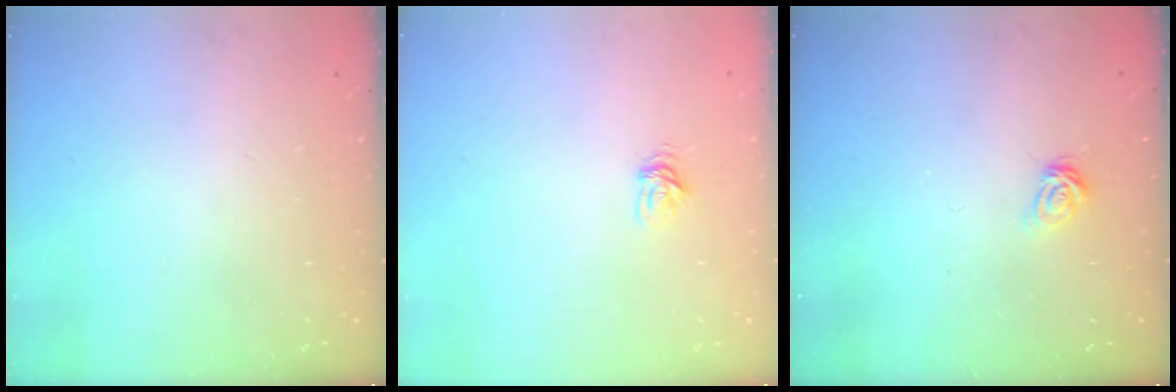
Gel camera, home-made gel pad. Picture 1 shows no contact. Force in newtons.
{"total": 3.8, "press": 3.8, "slide": 0.5}
{"total": 5.8, "press": 5.8, "slide": 0.5}